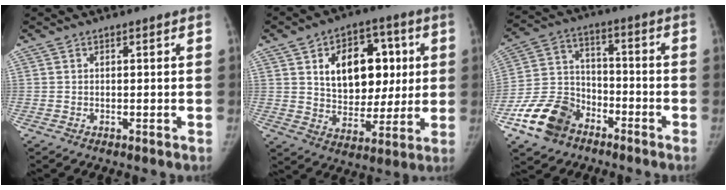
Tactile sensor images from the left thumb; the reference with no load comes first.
{"total": 16.9, "force": [4.1, 11.6, 11.5], "torque": [-0.113, -0.001, 0.070]}
{"total": 13.2, "force": [-8.1, 9.0, 5.3], "torque": [-0.081, 0.054, -0.153]}